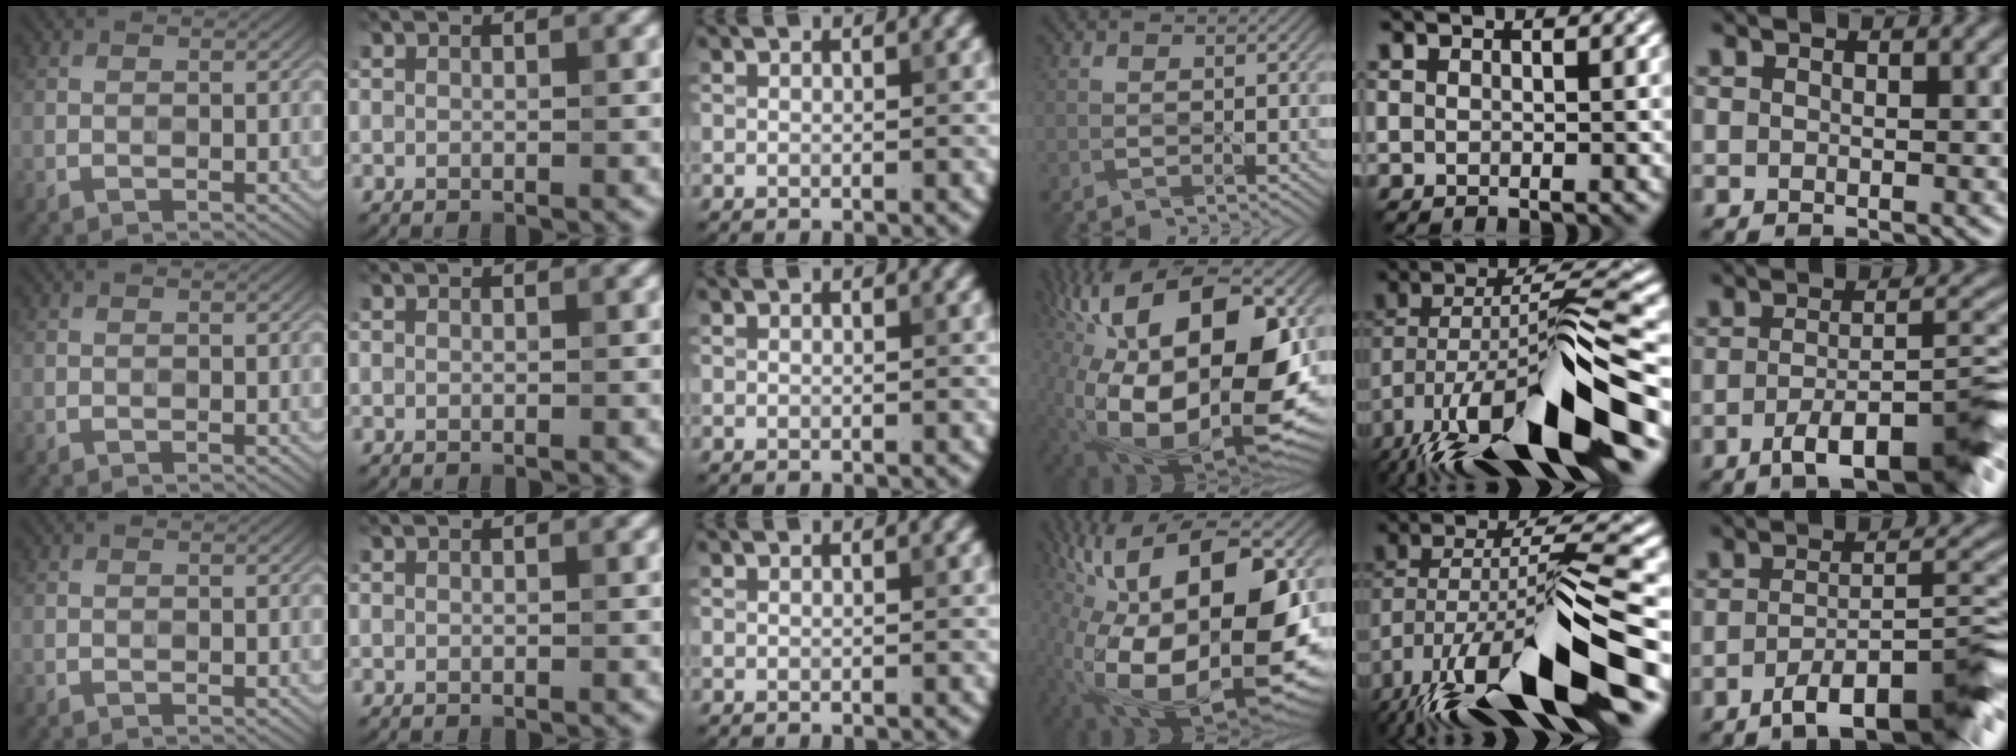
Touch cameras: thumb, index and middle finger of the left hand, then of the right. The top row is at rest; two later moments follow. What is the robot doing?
{"motion": "shake", "object": "box of matches"}